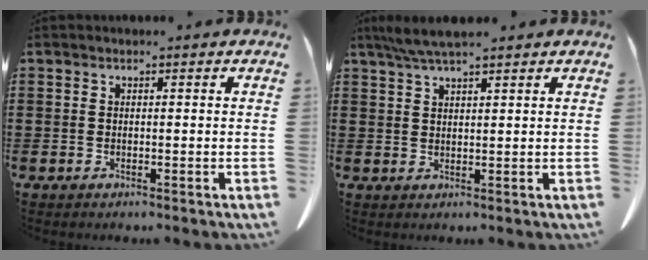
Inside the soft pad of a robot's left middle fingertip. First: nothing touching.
{"total": 4.1, "force": [3.2, 0.3, 2.5], "torque": [-0.056, -0.005, 0.059]}